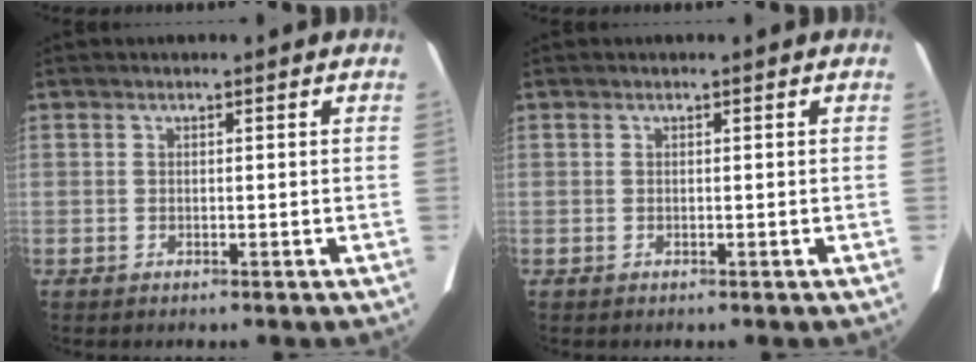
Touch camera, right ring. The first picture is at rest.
{"total": 0.0}